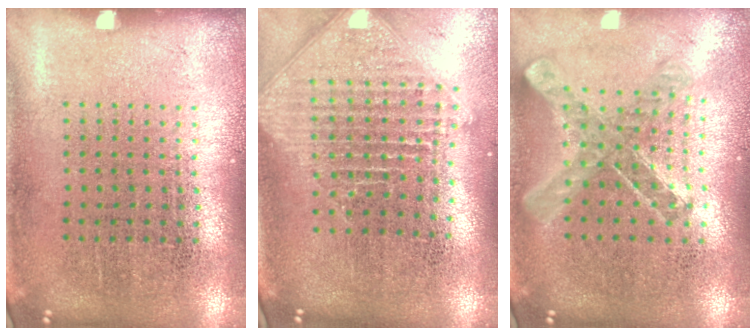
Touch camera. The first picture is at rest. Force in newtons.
{"total": 2.5, "press": 1.9, "slide": 1.6}
{"total": 0.9, "press": 0.9, "slide": 0.0}